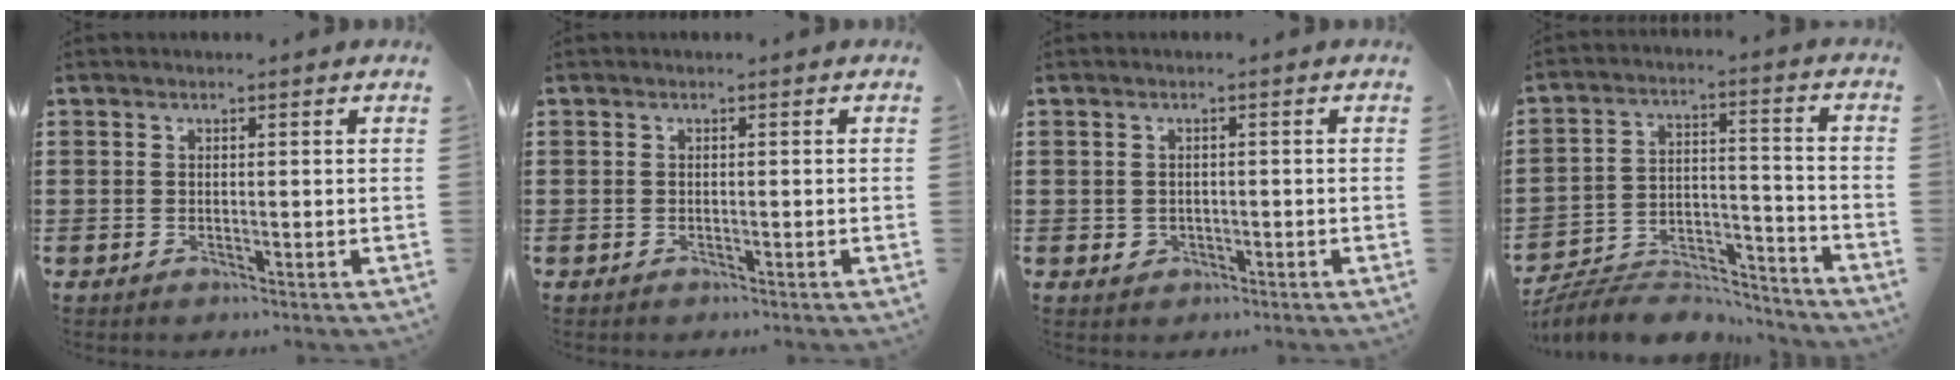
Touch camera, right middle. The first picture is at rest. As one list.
[{"total": 0.0}, {"total": 1.1, "force": [-0.2, 1.0, 0.3], "torque": [-0.011, 0.003, -0.005]}, {"total": 7.9, "force": [-7.6, 1.6, 1.4], "torque": [-0.024, 0.017, -0.149]}]